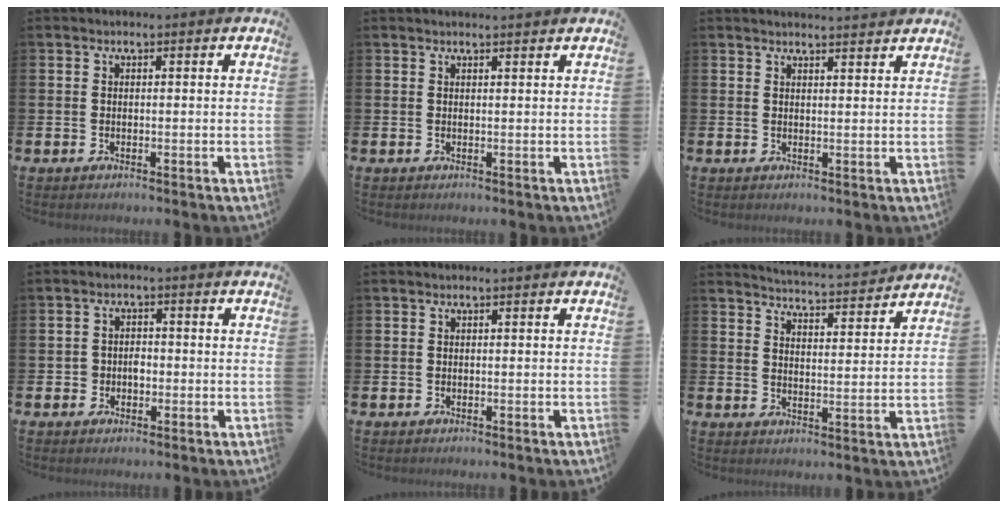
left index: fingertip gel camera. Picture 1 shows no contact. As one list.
[{"total": 0.9, "force": [0.9, -0.1, 0.1], "torque": [0.013, -0.006, 0.013]}, {"total": 2.1, "force": [2.1, -0.1, -0.1], "torque": [0.012, -0.016, 0.036]}, {"total": 2.0, "force": [-0.6, 1.8, 0.8], "torque": [-0.004, 0.001, -0.019]}, {"total": 0.0}, {"total": 4.8, "force": [4.8, -0.2, 0.3], "torque": [-0.013, -0.040, 0.080]}]